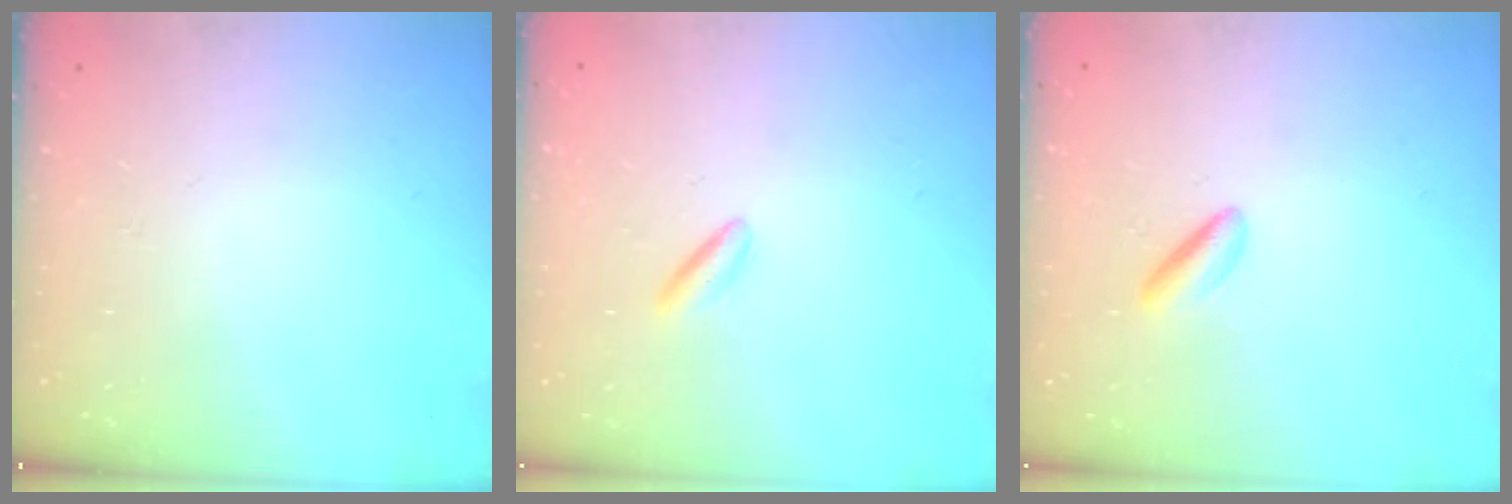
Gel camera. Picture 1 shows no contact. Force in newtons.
{"total": 2.7, "press": 2.5, "slide": 1.2}
{"total": 2.6, "press": 2.4, "slide": 0.9}